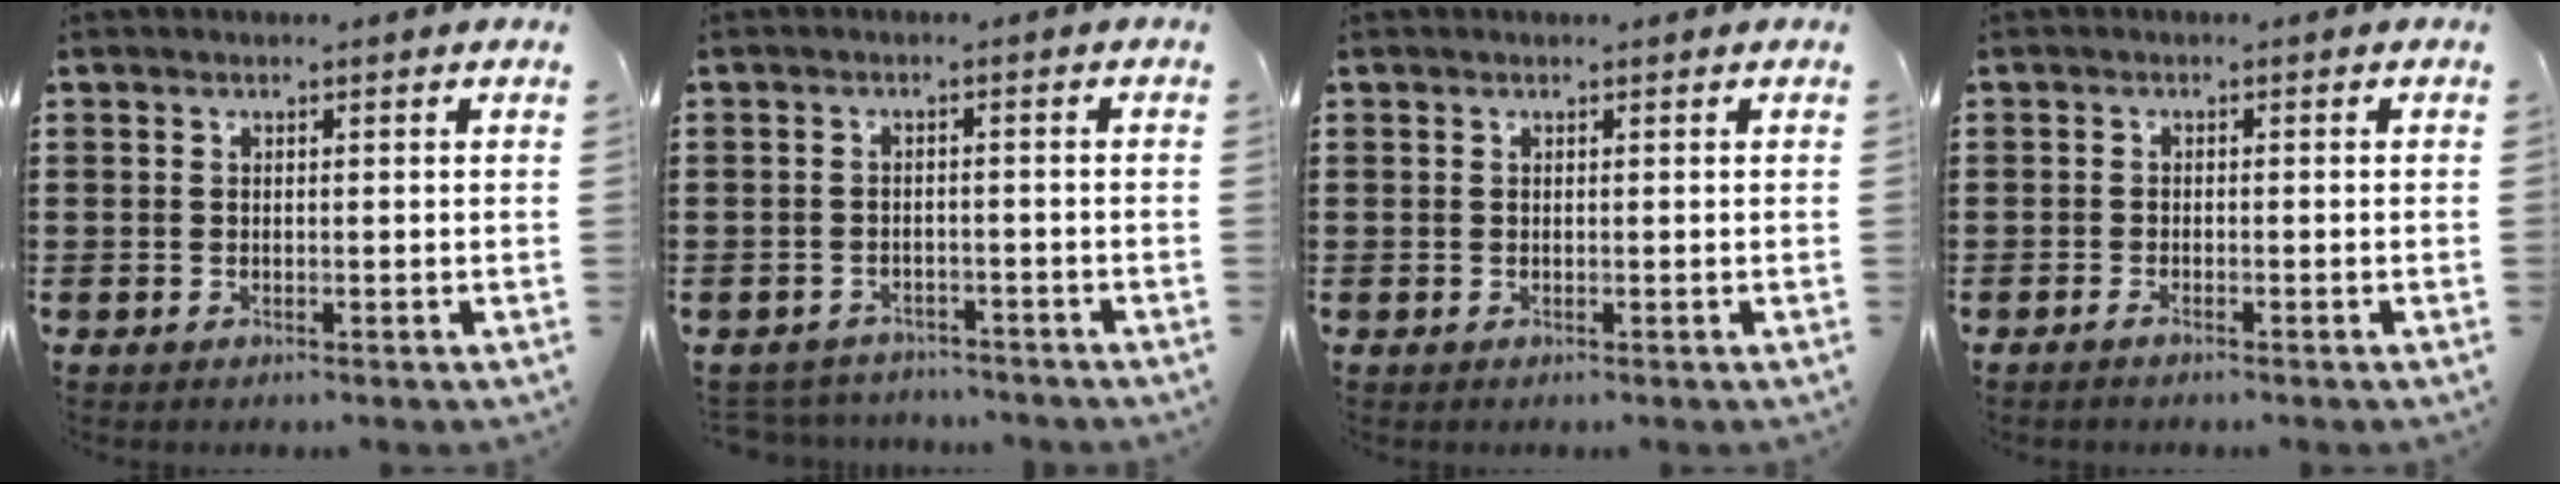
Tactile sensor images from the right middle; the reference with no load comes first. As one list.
[{"total": 2.3, "force": [-2.2, 0.4, -0.3], "torque": [-0.005, -0.001, -0.050]}, {"total": 0.0}, {"total": 0.8, "force": [-0.6, 0.0, 0.5], "torque": [-0.012, -0.007, -0.010]}]